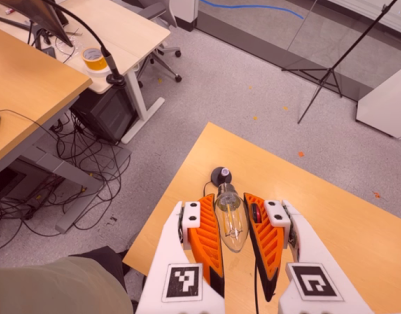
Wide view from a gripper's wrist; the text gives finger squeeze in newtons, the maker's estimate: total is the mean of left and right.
{"total": 19.5, "left": 21.0, "right": 18.1}